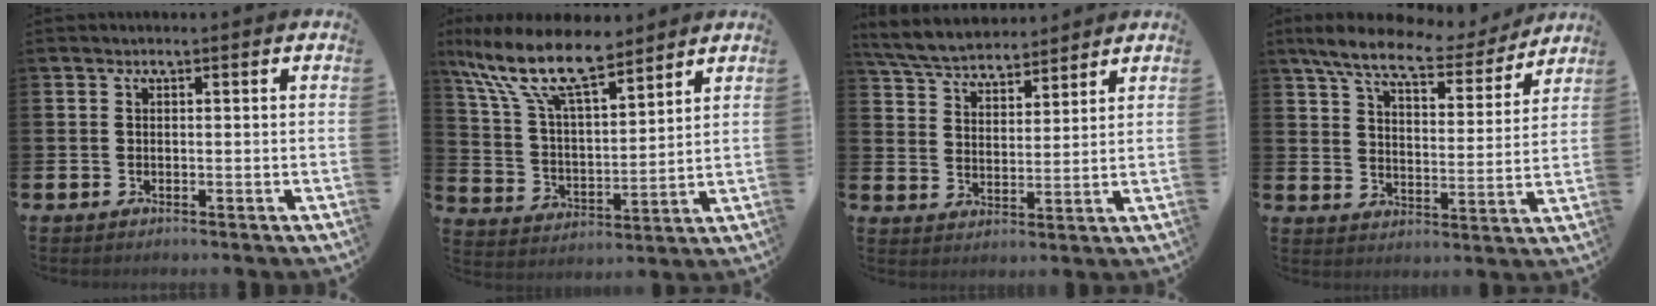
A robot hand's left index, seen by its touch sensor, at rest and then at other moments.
{"total": 12.7, "force": [10.0, 3.7, 7.0], "torque": [-0.172, -0.040, 0.180]}
{"total": 6.0, "force": [5.8, 1.2, 0.8], "torque": [-0.042, -0.030, 0.104]}
{"total": 8.8, "force": [7.6, 2.0, 4.0], "torque": [-0.093, -0.044, 0.128]}